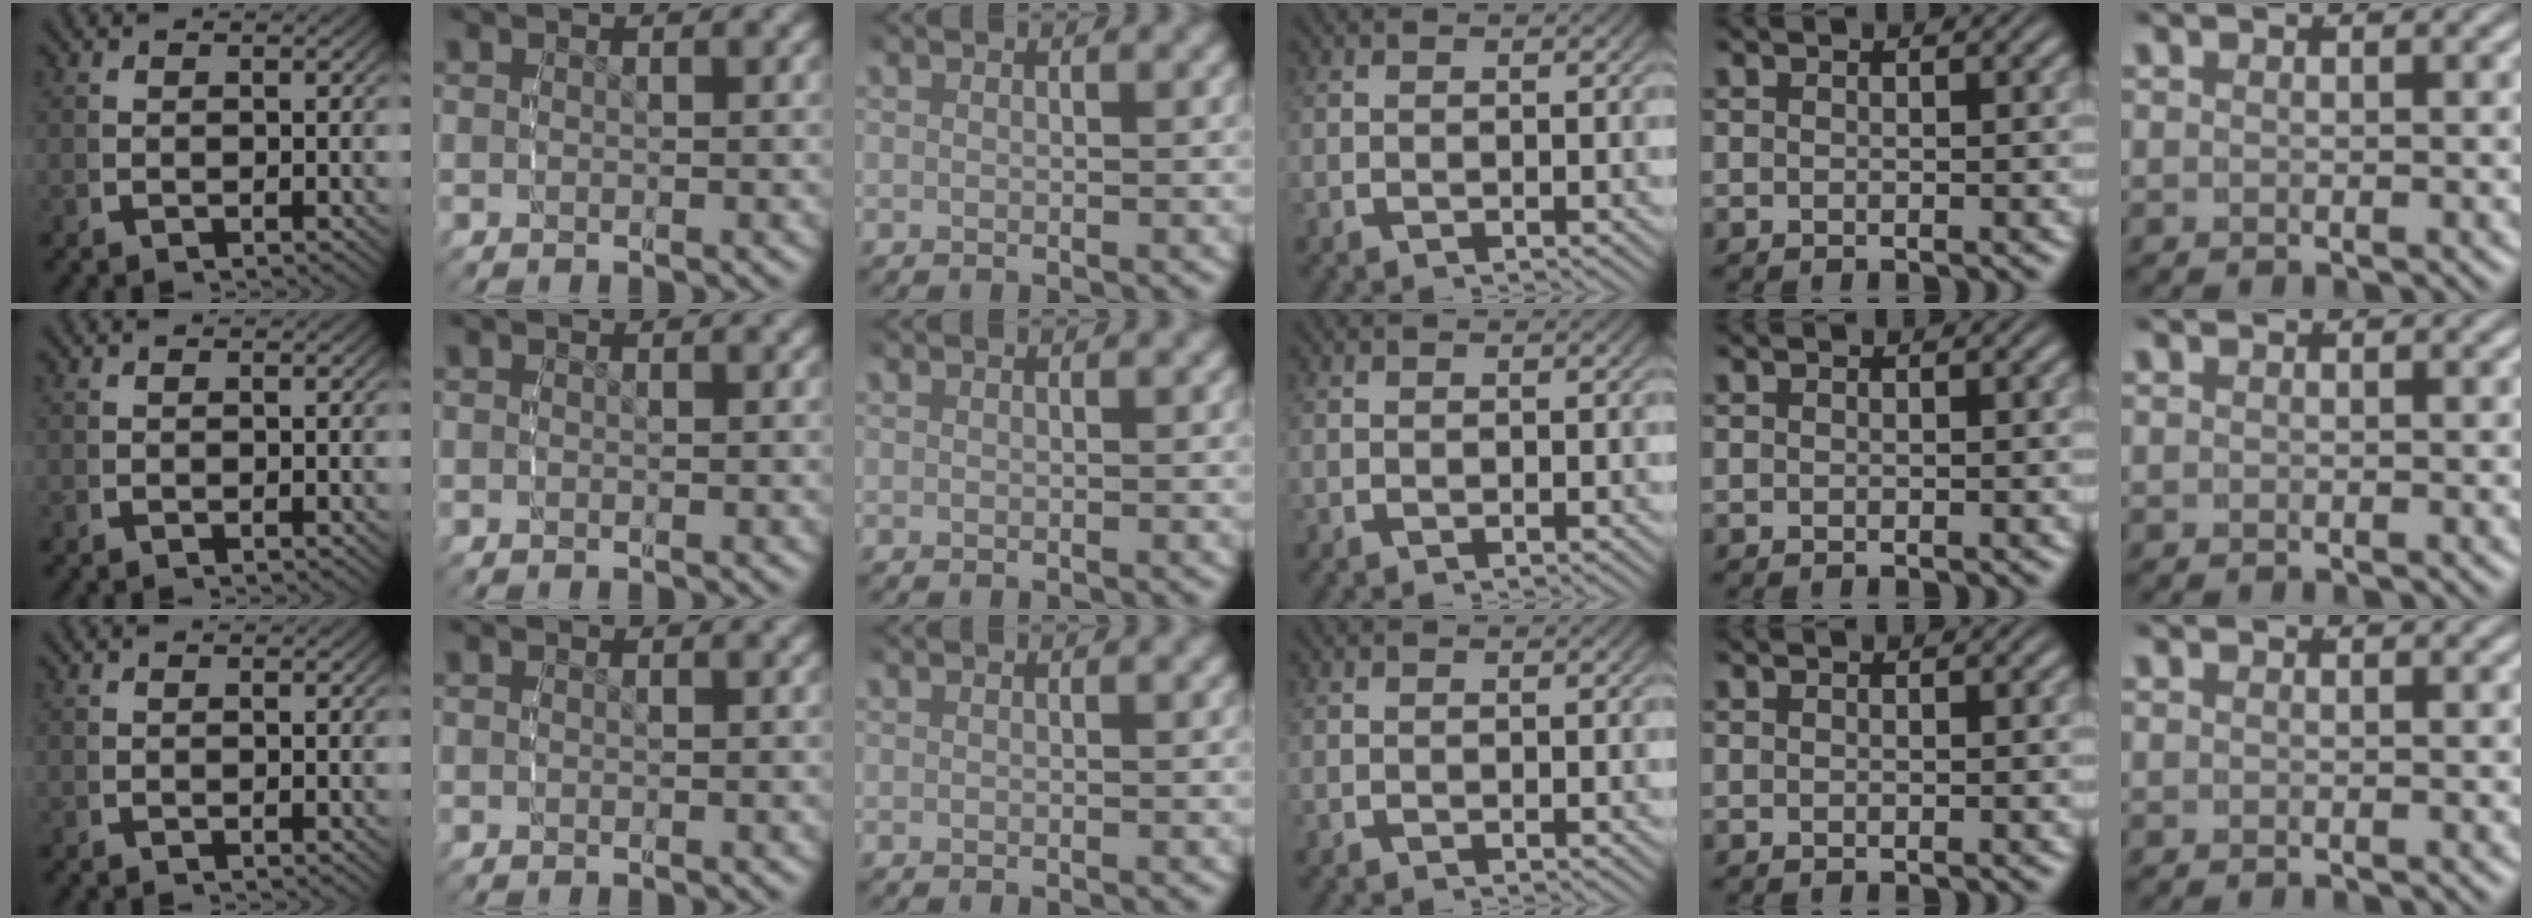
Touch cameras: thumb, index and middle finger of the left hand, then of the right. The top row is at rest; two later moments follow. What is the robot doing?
{"motion": "reach", "object": "paper"}